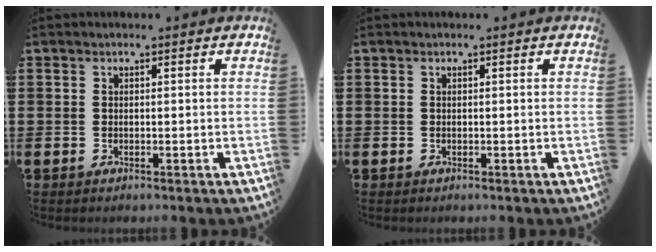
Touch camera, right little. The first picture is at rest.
{"total": 0.0}